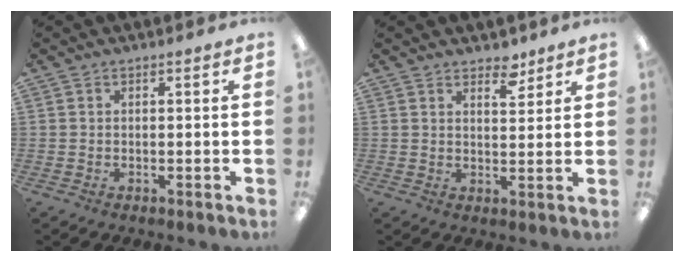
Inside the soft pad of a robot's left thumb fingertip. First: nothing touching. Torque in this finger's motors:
{"motor_torque": [-0.22, 0.22, -0.53, 0.05, -0.02]}